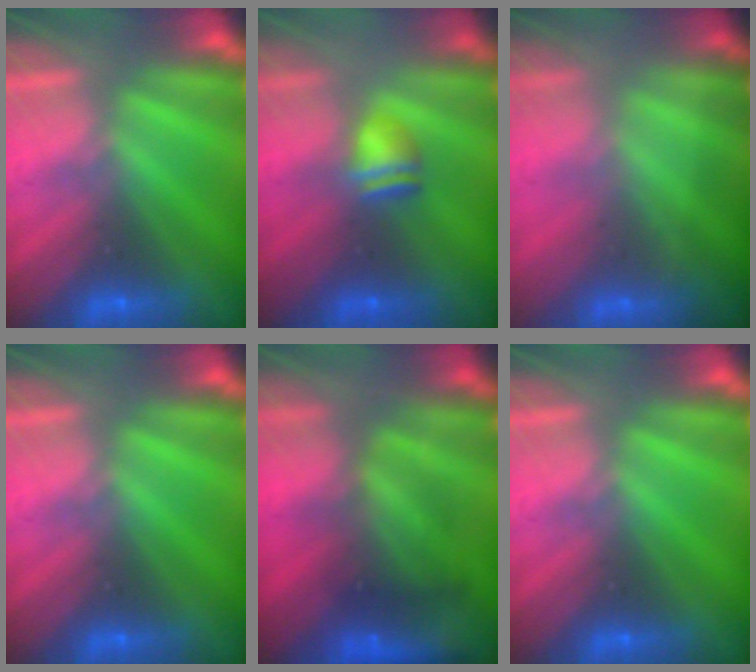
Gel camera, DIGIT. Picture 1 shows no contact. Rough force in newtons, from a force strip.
{"total": 2.4}
{"total": 1.5}
{"total": 0.0}
{"total": 8.6}
{"total": 0.0}